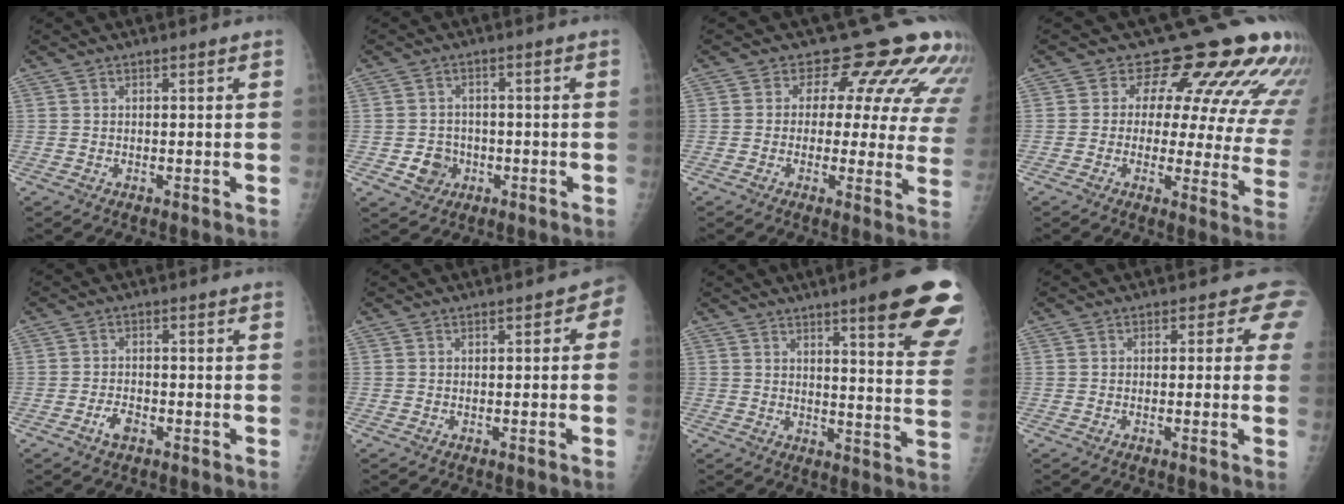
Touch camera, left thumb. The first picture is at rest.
{"total": 4.6, "force": [-1.5, 4.1, 1.3], "torque": [0.002, 0.010, -0.021]}
{"total": 14.2, "force": [9.6, 6.8, 8.0], "torque": [-0.042, -0.042, 0.083]}
{"total": 17.6, "force": [12.4, 7.2, 10.2], "torque": [-0.073, -0.060, 0.125]}
{"total": 2.9, "force": [-1.7, 1.5, 1.7], "torque": [-0.029, 0.012, -0.032]}
{"total": 2.0, "force": [-0.3, 1.4, 1.4], "torque": [0.008, 0.011, -0.012]}
{"total": 17.7, "force": [11.2, 2.5, 13.5], "torque": [-0.138, -0.052, 0.128]}
{"total": 2.7, "force": [1.0, 2.1, 1.3], "torque": [0.015, 0.001, -0.014]}